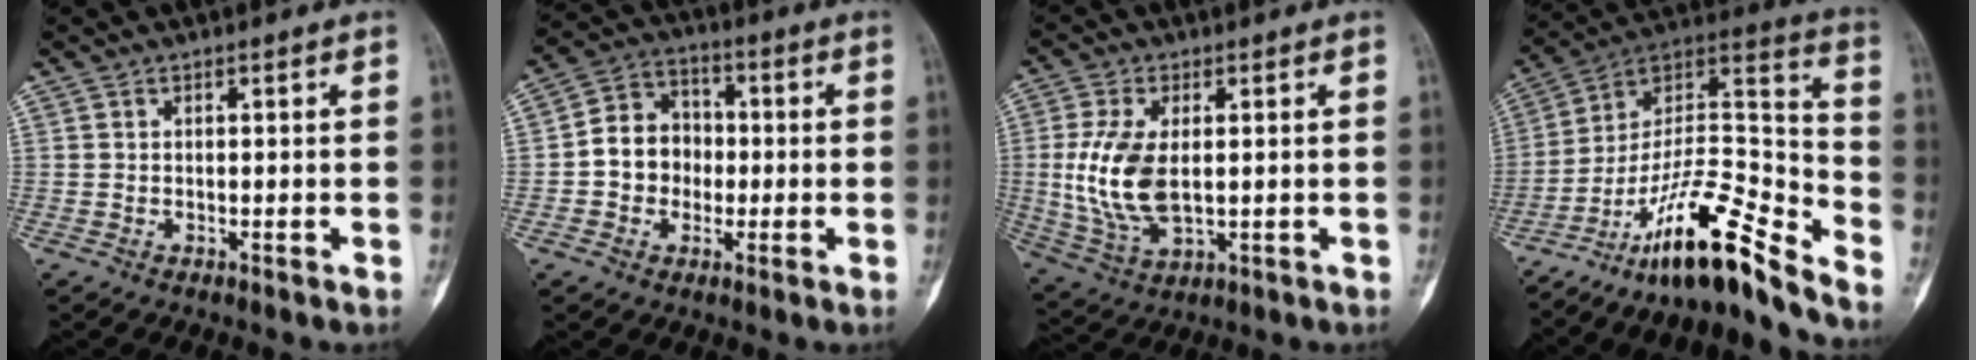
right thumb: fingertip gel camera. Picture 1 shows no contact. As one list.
[{"total": 9.3, "force": [-1.0, 8.1, 4.5], "torque": [-0.040, 0.028, -0.030]}, {"total": 12.1, "force": [0.5, 6.6, 10.2], "torque": [-0.218, -0.011, 0.020]}, {"total": 19.9, "force": [-15.5, 3.2, 12.1], "torque": [-0.192, 0.122, -0.269]}]